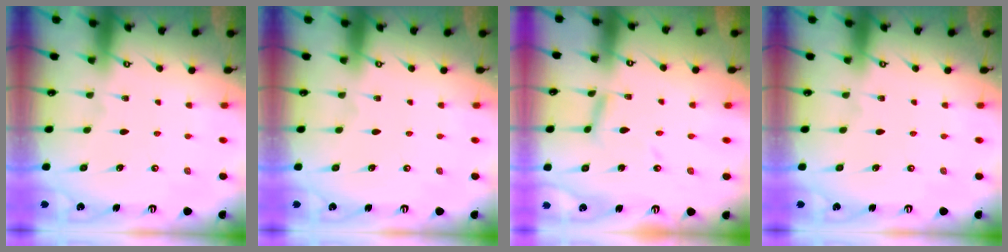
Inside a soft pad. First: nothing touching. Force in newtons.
{"total": 0.0}
{"total": 6.0, "press": 6.0, "slide": 0.2}
{"total": 0.0}